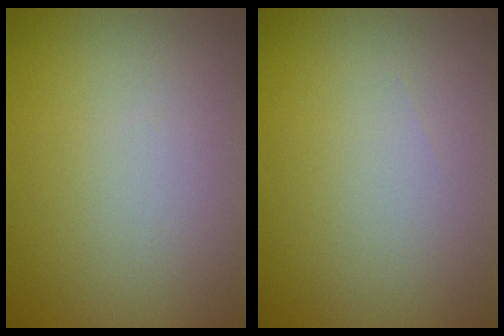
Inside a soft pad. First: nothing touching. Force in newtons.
{"total": 0.0}